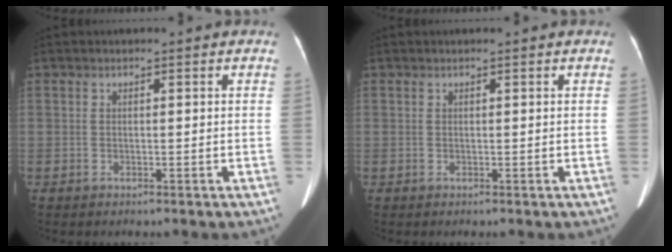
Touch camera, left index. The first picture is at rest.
{"total": 0.0}